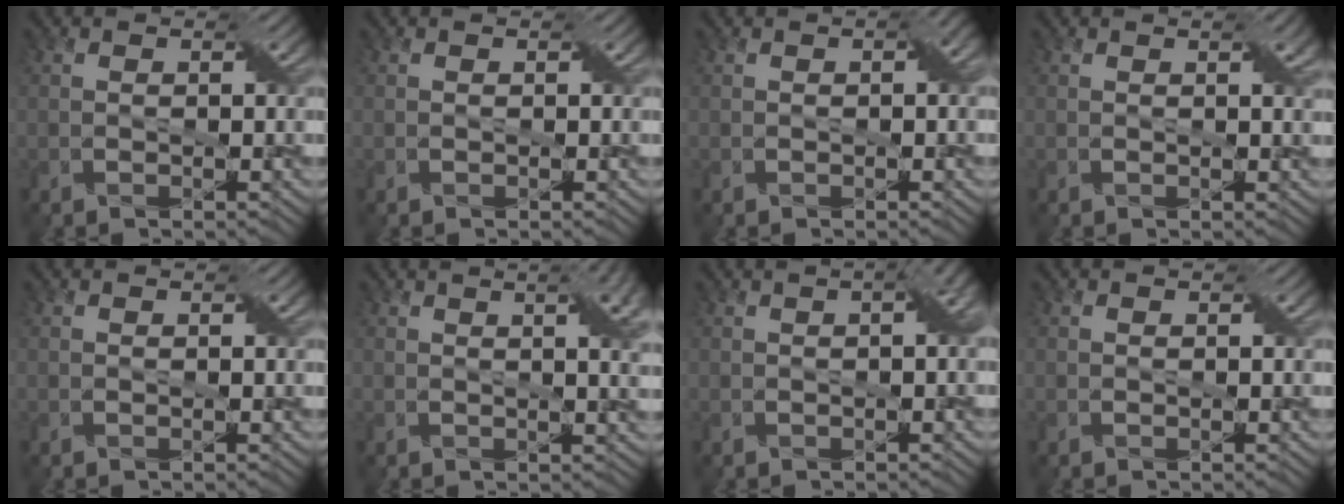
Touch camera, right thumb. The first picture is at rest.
{"total": 0.0}
{"total": 1.6, "force": [0.1, 0.6, 1.5], "torque": [-0.020, 0.006, 0.001]}
{"total": 1.8, "force": [0.8, 0.3, 1.5], "torque": [-0.021, 0.002, 0.015]}
{"total": 0.0}
{"total": 6.7, "force": [2.4, 2.1, 5.9], "torque": [-0.062, 0.018, 0.026]}
{"total": 2.5, "force": [0.2, 0.6, 2.4], "torque": [-0.034, 0.012, 0.005]}
{"total": 0.0}